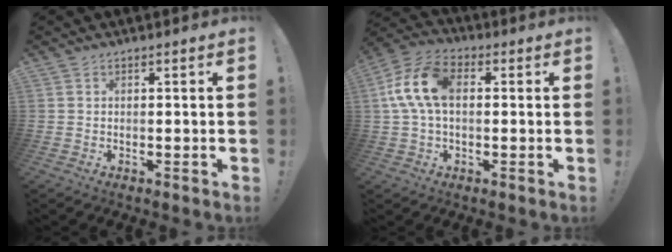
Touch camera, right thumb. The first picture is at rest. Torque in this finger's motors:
{"motor_torque": [0.06, 0.60, 1.40, 0.01, 0.12]}